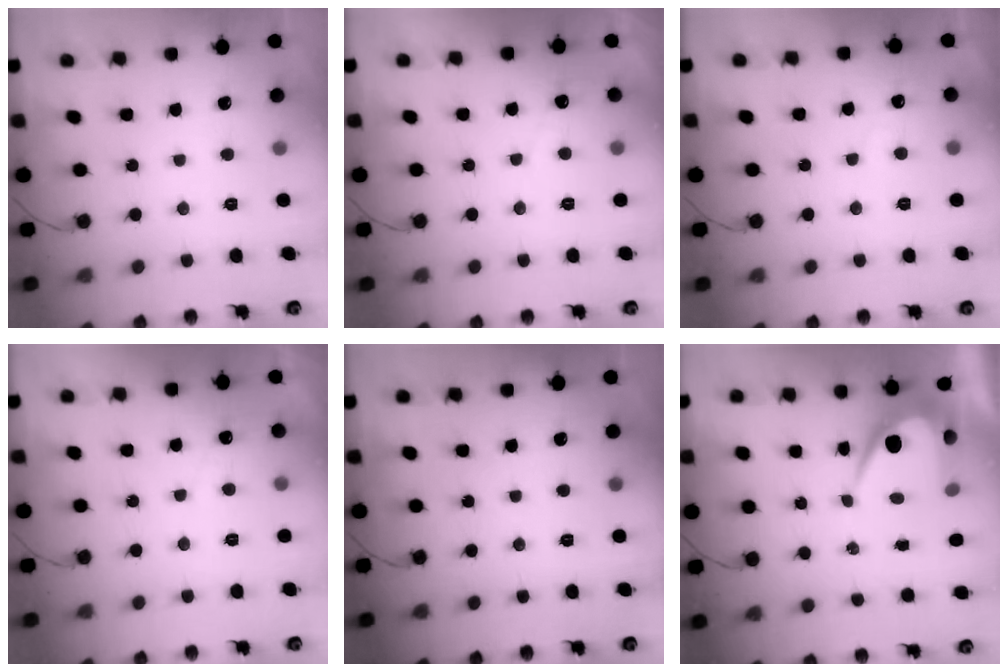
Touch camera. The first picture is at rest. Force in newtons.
{"total": 2.5, "press": 2.5, "slide": 0.1}
{"total": 2.2, "press": 2.2, "slide": 0.0}
{"total": 2.2, "press": 2.2, "slide": 0.1}
{"total": 0.0}
{"total": 9.4, "press": 9.4, "slide": 0.7}